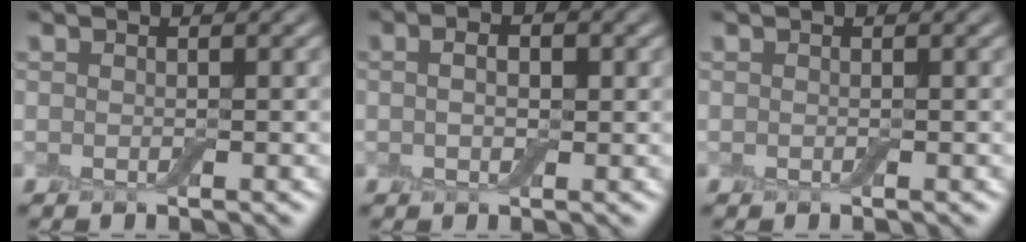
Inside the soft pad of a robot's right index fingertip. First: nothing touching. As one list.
[{"total": 3.2, "force": [1.1, 2.0, 2.3], "torque": [-0.028, 0.010, 0.001]}, {"total": 0.0}]